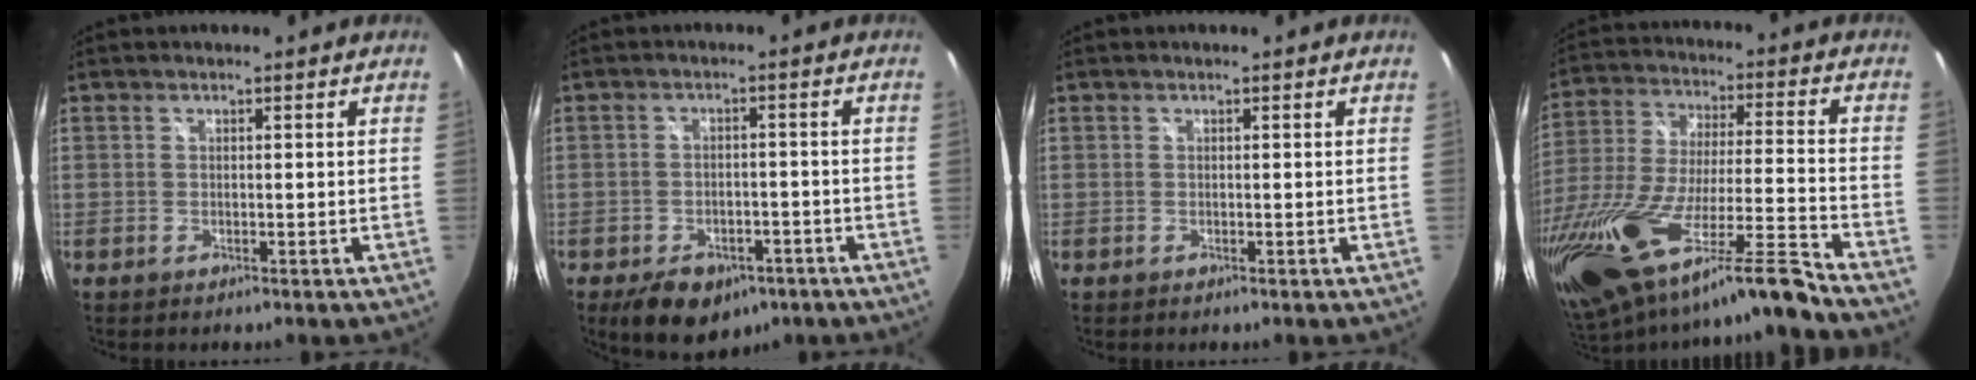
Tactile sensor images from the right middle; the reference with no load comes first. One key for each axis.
{"total": 10.4, "fx": -6.5, "fy": 6.2, "fz": 5.1, "tx": -0.109, "ty": -0.003, "tz": -0.081}
{"total": 0.0}
{"total": 23.4, "fx": -17.2, "fy": 1.2, "fz": 15.8, "tx": -0.292, "ty": -0.070, "tz": -0.295}